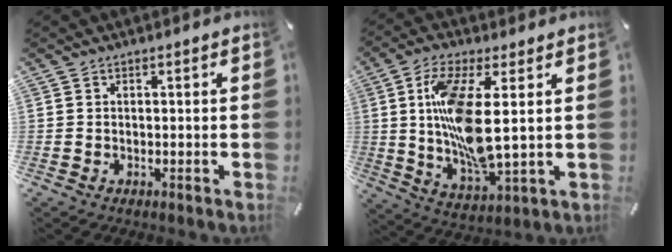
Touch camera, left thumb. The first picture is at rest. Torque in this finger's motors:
{"motor_torque": [2.33, 2.68, 1.55, -1.21, 0.75]}